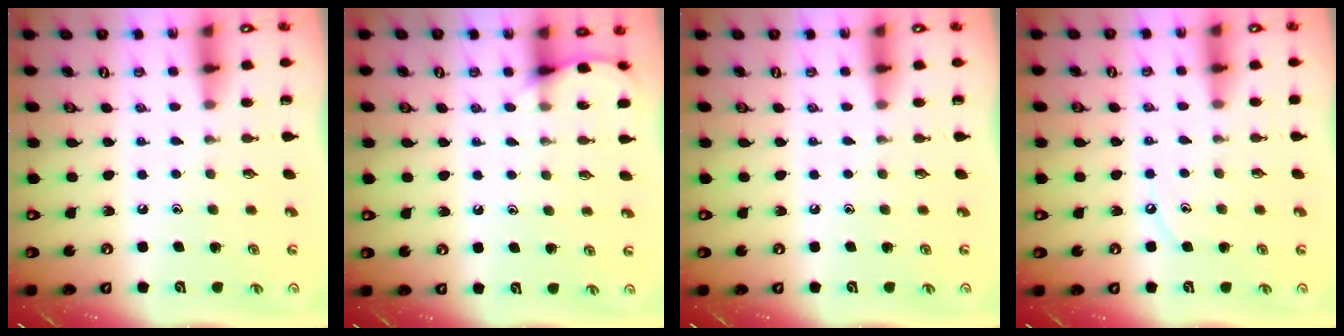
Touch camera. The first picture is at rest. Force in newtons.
{"total": 5.8, "press": 5.8, "slide": 0.7}
{"total": 0.0}
{"total": 3.5, "press": 3.5, "slide": 0.5}